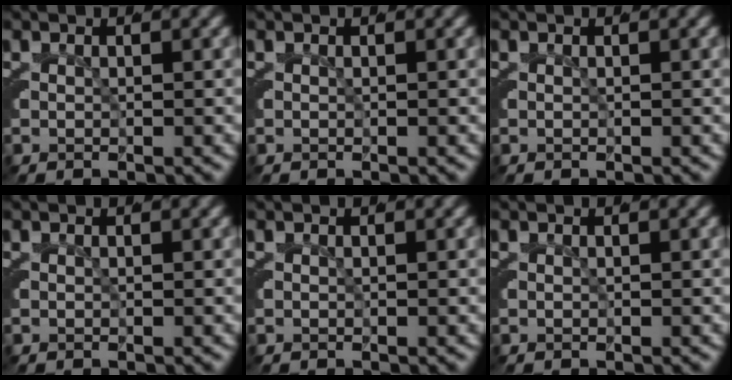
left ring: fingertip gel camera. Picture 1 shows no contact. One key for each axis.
{"total": 0.0}
{"total": 0.0}
{"total": 0.0}
{"total": 0.0}
{"total": 0.0}